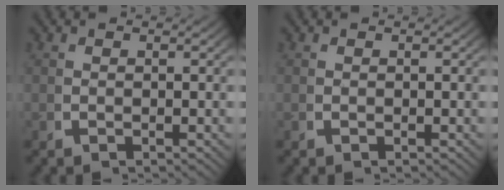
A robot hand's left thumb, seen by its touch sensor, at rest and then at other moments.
{"total": 0.0}